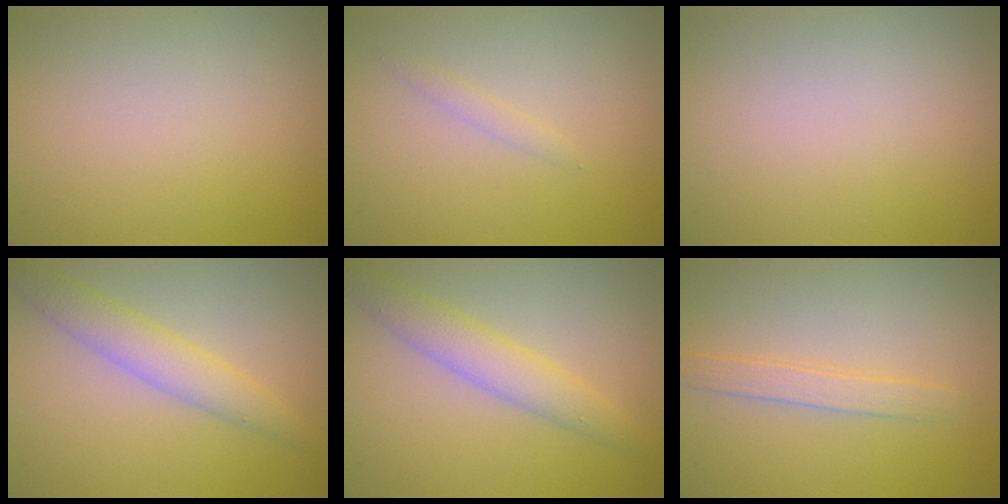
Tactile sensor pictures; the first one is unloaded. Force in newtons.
{"total": 0.7, "press": 0.7, "slide": 0.1}
{"total": 0.0}
{"total": 3.2, "press": 3.2, "slide": 0.1}
{"total": 3.3, "press": 3.3, "slide": 0.0}
{"total": 1.9, "press": 1.9, "slide": 0.1}